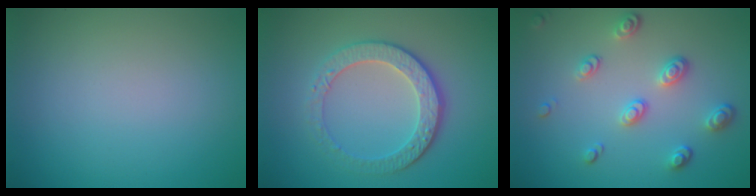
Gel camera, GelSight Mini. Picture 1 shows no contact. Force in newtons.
{"total": 4.3, "press": 3.3, "slide": 2.8}
{"total": 3.2, "press": 2.6, "slide": 1.8}